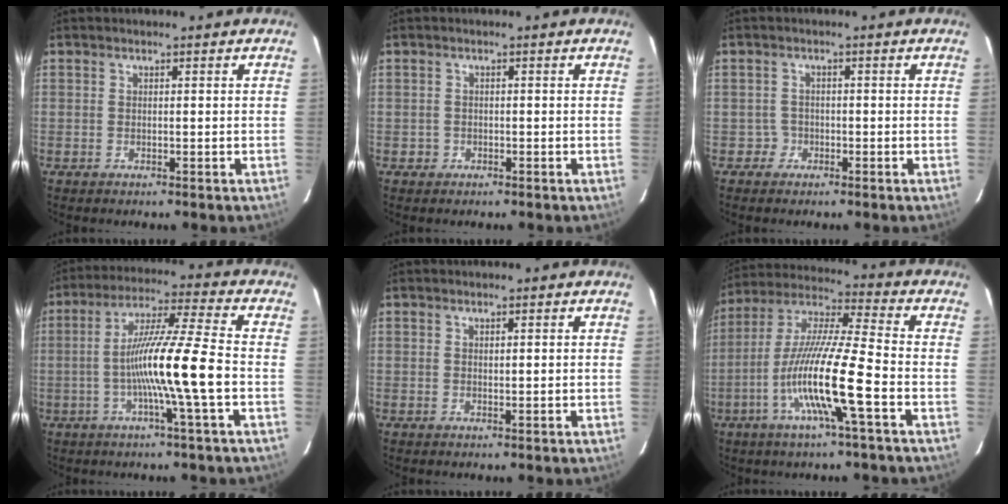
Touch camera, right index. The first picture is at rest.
{"total": 1.1, "force": [-0.5, 1.0, 0.0], "torque": [-0.002, 0.005, -0.009]}
{"total": 1.8, "force": [-0.9, 1.5, -0.4], "torque": [0.015, 0.010, -0.023]}
{"total": 12.5, "force": [-2.6, -1.4, 12.1], "torque": [-0.222, 0.000, -0.053]}
{"total": 0.8, "force": [0.2, 0.2, 0.7], "torque": [-0.016, 0.001, 0.006]}
{"total": 15.1, "force": [-4.9, -0.2, 14.2], "torque": [-0.283, -0.006, -0.099]}